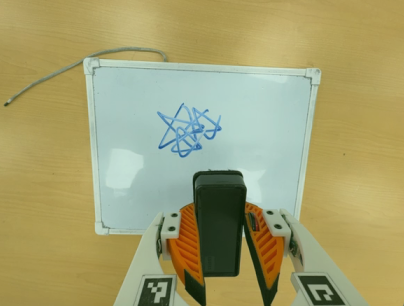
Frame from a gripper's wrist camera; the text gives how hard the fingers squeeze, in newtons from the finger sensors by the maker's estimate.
{"total": 9.9, "left": 8.0, "right": 11.8}